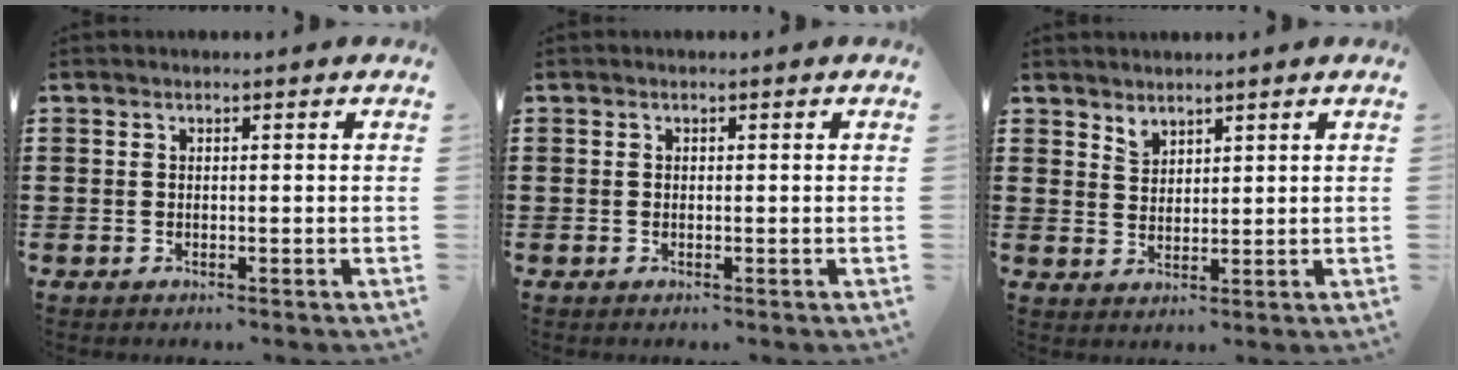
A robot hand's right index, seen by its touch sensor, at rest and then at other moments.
{"total": 0.0}
{"total": 2.3, "force": [2.0, 1.1, 0.1], "torque": [-0.007, 0.003, 0.040]}